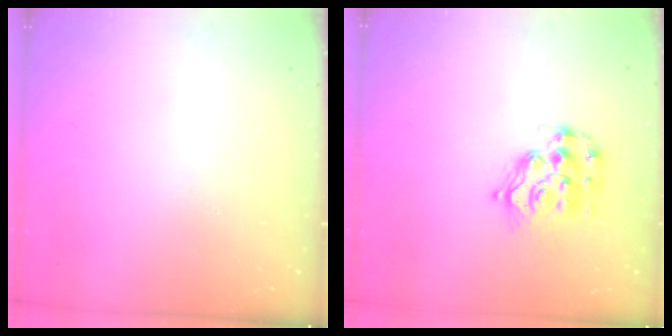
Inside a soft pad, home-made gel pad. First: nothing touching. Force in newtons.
{"total": 12.8, "press": 12.8, "slide": 0.6}